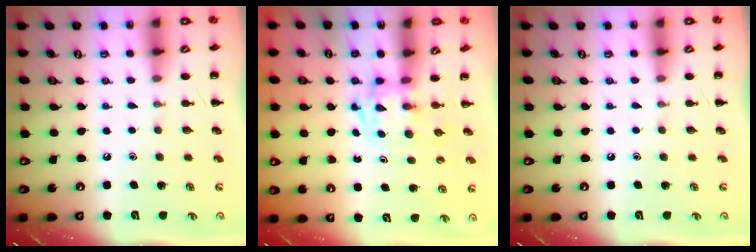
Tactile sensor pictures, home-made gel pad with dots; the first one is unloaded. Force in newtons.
{"total": 2.9, "press": 2.9, "slide": 0.1}
{"total": 0.0}